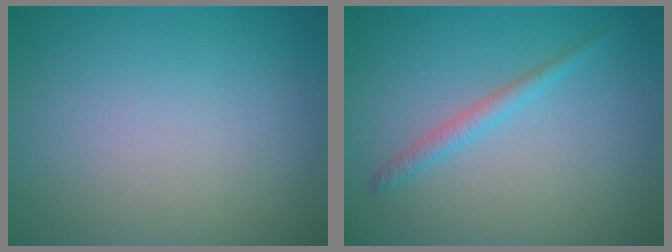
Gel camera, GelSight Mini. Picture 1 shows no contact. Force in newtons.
{"total": 1.6, "press": 1.6, "slide": 0.2}